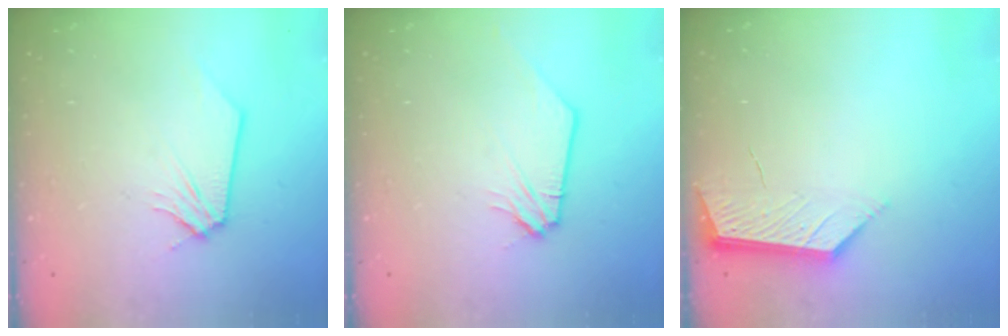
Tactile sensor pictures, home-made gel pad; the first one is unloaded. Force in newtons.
{"total": 1.2, "press": 1.2, "slide": 0.1}
{"total": 4.3, "press": 4.2, "slide": 0.5}